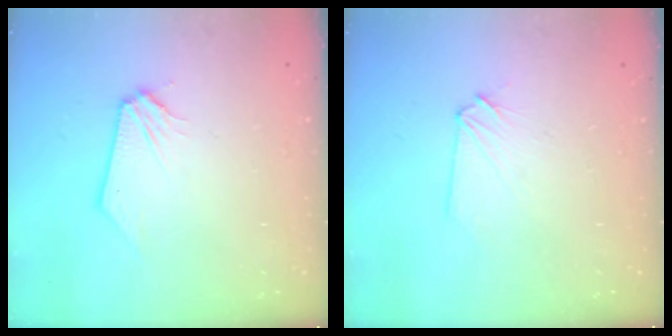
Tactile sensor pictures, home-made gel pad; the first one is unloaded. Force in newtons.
{"total": 2.5, "press": 2.4, "slide": 0.4}